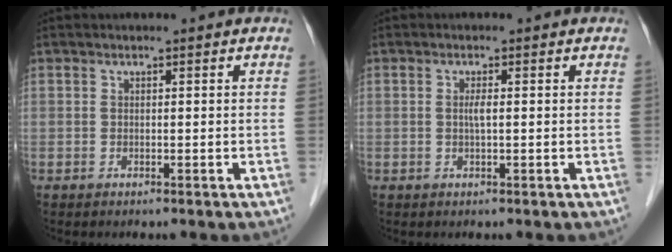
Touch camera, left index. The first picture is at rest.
{"total": 1.3, "force": [-0.1, 0.0, 1.2], "torque": [-0.028, -0.003, -0.003]}